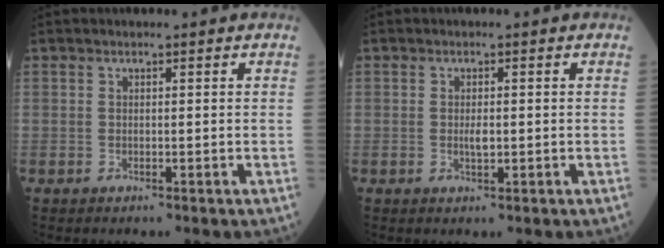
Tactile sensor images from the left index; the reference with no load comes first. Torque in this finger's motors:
{"motor_torque": [0.37, 0.06, 0.04, 0.01]}